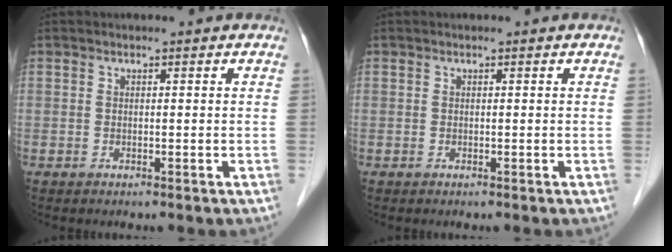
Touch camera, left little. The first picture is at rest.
{"total": 0.0}